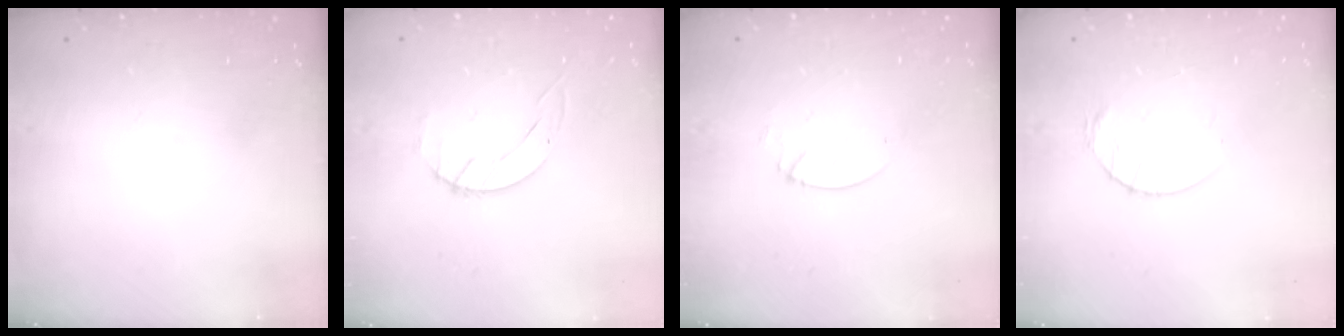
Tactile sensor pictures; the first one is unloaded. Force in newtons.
{"total": 2.0, "press": 2.0, "slide": 0.3}
{"total": 1.3, "press": 1.3, "slide": 0.1}
{"total": 6.0, "press": 6.0, "slide": 0.8}